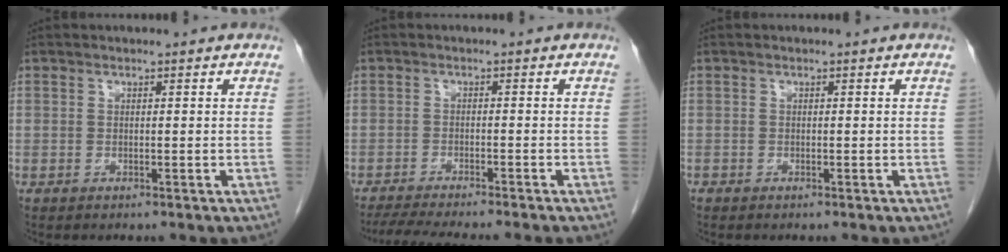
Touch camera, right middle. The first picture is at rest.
{"total": 9.0, "force": [-7.9, -0.5, 4.3], "torque": [-0.052, -0.016, -0.121]}
{"total": 0.0}